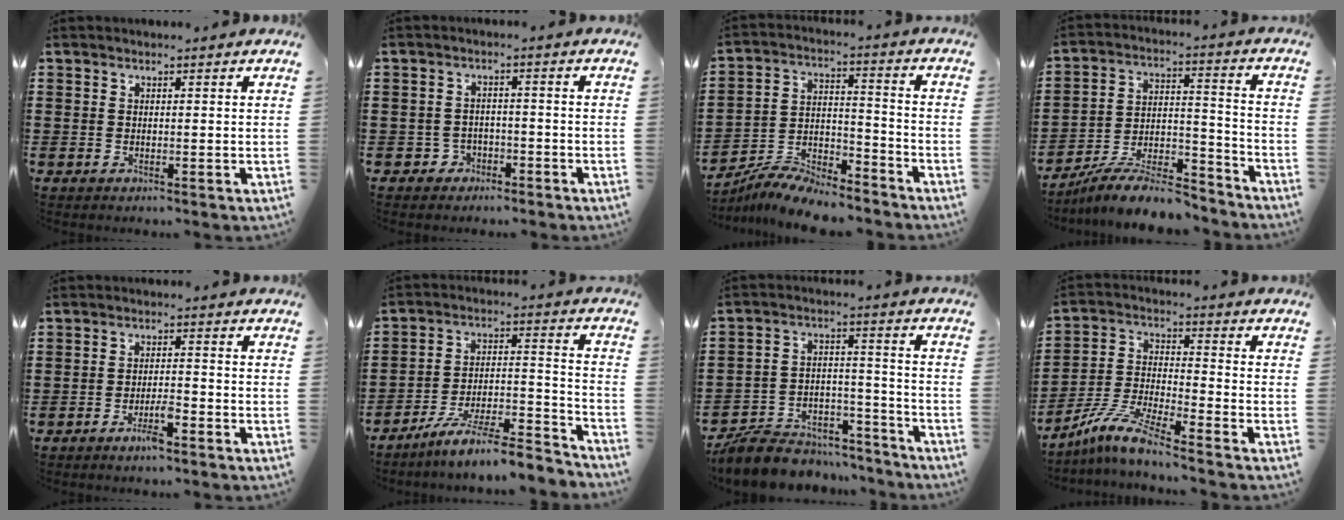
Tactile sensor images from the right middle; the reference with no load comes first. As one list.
[{"total": 2.5, "force": [-2.1, 1.4, 0.1], "torque": [-0.012, 0.003, -0.047]}, {"total": 9.0, "force": [-8.5, 1.3, 2.5], "torque": [-0.045, 0.022, -0.166]}, {"total": 10.8, "force": [-9.5, 2.0, 4.7], "torque": [-0.073, 0.029, -0.181]}, {"total": 3.7, "force": [-2.4, 0.7, 2.7], "torque": [-0.058, 0.001, -0.048]}, {"total": 9.4, "force": [-8.1, 0.6, 4.6], "torque": [-0.072, 0.013, -0.155]}, {"total": 7.9, "force": [-7.5, 2.3, 1.2], "torque": [-0.025, 0.023, -0.147]}, {"total": 8.2, "force": [-7.1, 0.2, 4.0], "torque": [-0.102, -0.009, -0.148]}]